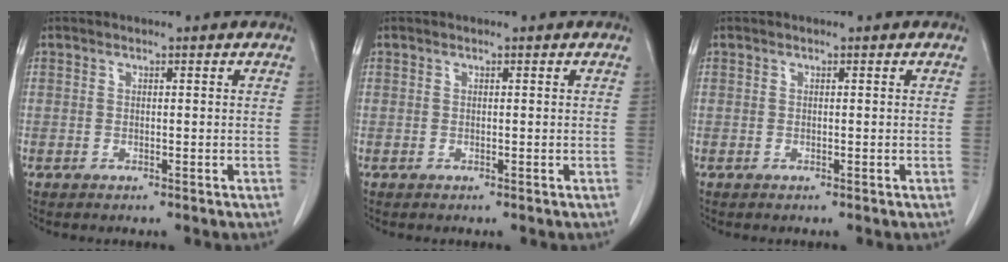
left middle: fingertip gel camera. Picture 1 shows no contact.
{"total": 0.0}
{"total": 0.0}